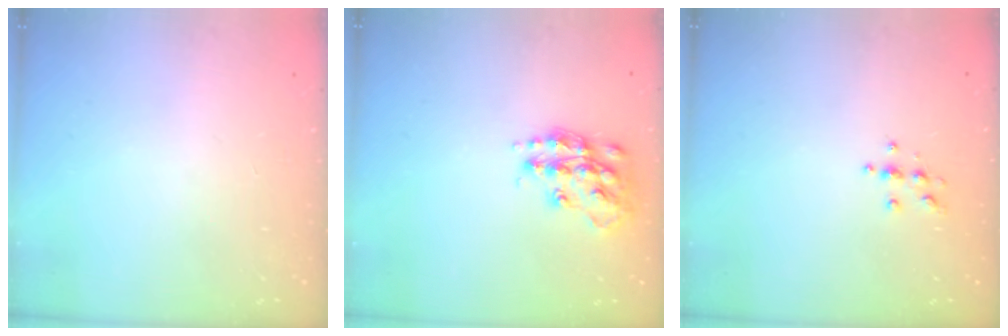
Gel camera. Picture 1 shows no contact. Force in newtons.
{"total": 14.7, "press": 14.7, "slide": 0.9}
{"total": 4.5, "press": 4.4, "slide": 0.6}